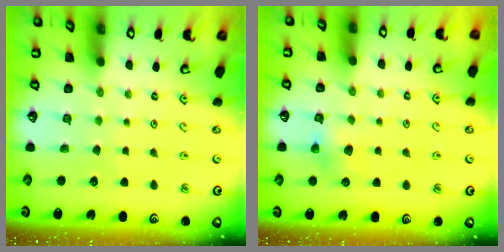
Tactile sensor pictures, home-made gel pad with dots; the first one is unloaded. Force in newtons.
{"total": 5.4, "press": 5.4, "slide": 0.6}